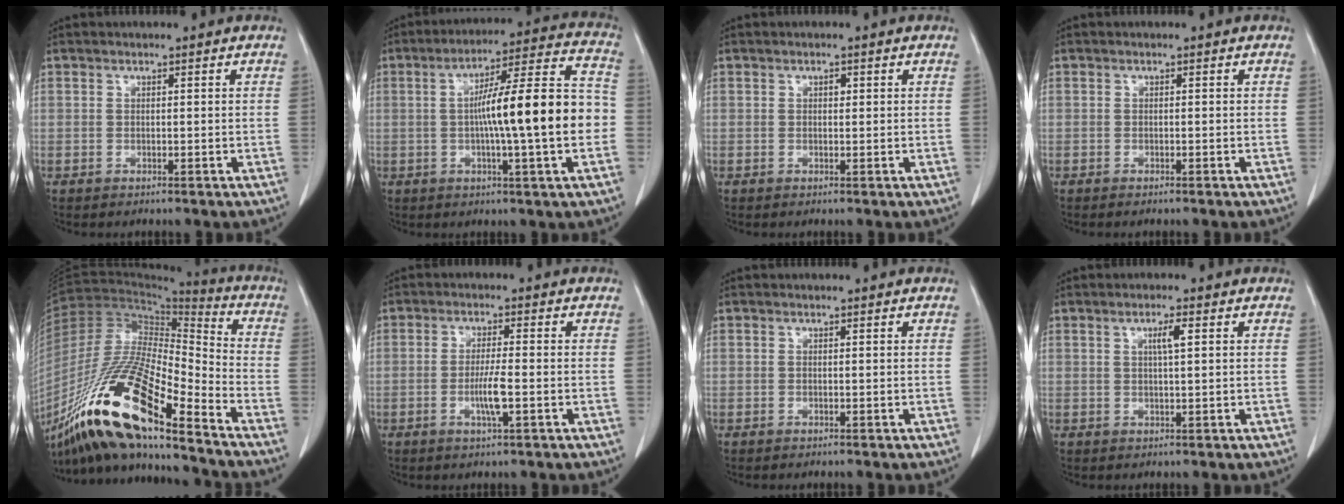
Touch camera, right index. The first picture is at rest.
{"total": 16.5, "force": [-1.5, 0.7, 16.5], "torque": [-0.250, 0.022, -0.028]}
{"total": 0.7, "force": [0.2, 0.5, 0.5], "torque": [-0.008, 0.001, 0.003]}
{"total": 0.9, "force": [-0.8, 0.0, 0.5], "torque": [-0.009, -0.002, -0.009]}
{"total": 21.3, "force": [-14.8, 2.5, 15.1], "torque": [-0.310, -0.032, -0.272]}
{"total": 4.3, "force": [-1.2, 0.1, 4.1], "torque": [-0.079, -0.006, -0.023]}
{"total": 0.0}
{"total": 2.5, "force": [0.8, 0.0, 2.3], "torque": [-0.042, 0.000, 0.013]}